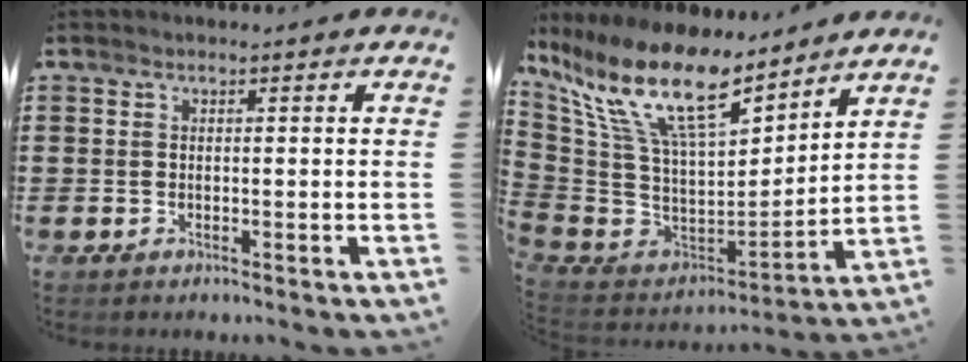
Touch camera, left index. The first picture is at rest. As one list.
[{"total": 16.0, "force": [10.2, 4.9, 11.3], "torque": [-0.266, -0.069, 0.175]}]